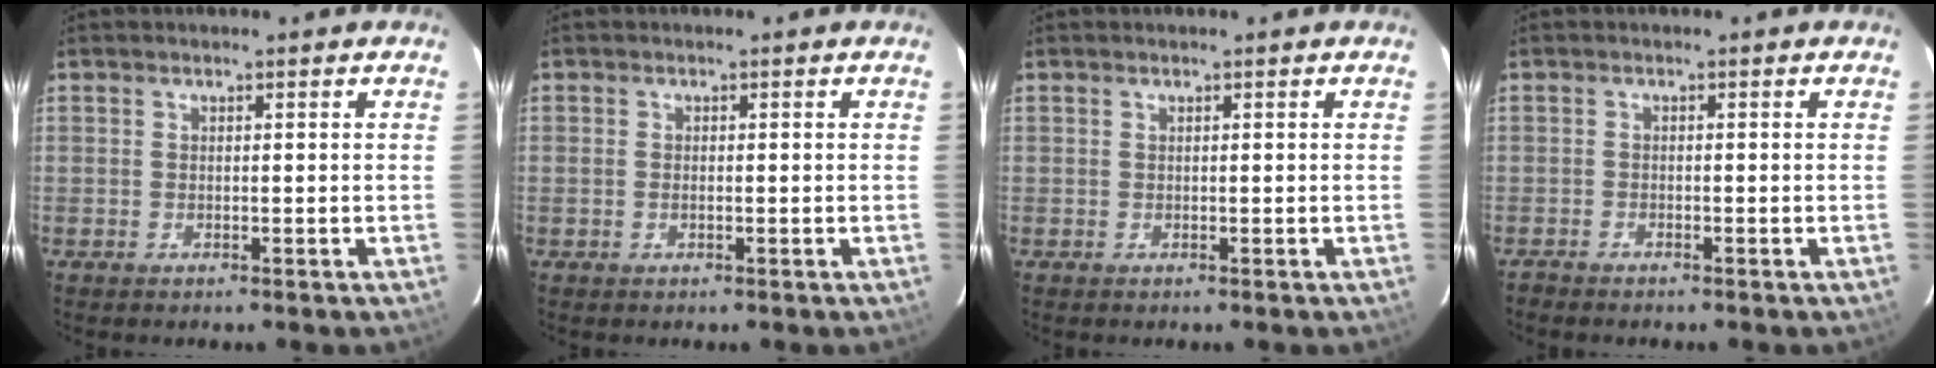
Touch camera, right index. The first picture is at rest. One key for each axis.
{"total": 0.9, "fx": -0.2, "fy": 0.6, "fz": 0.6, "tx": -0.012, "ty": 0.001, "tz": -0.004}
{"total": 0.0}
{"total": 1.1, "fx": -1.0, "fy": 0.1, "fz": 0.5, "tx": -0.023, "ty": -0.006, "tz": -0.016}